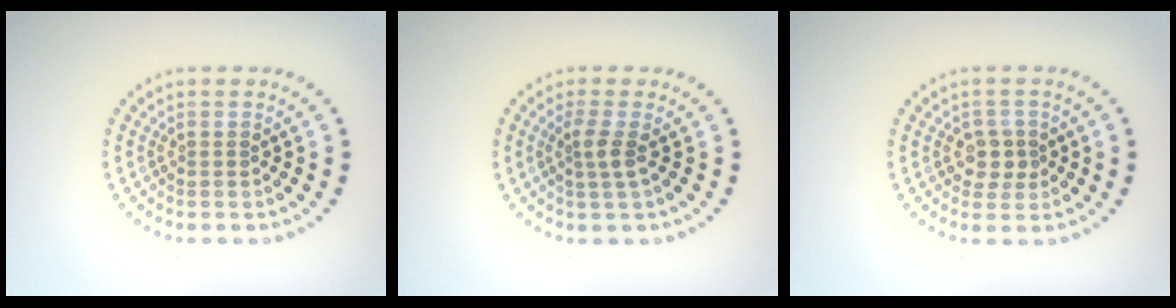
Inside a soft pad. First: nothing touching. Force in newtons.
{"total": 1.8, "press": 1.4, "slide": 1.2}
{"total": 2.0, "press": 1.9, "slide": 0.6}